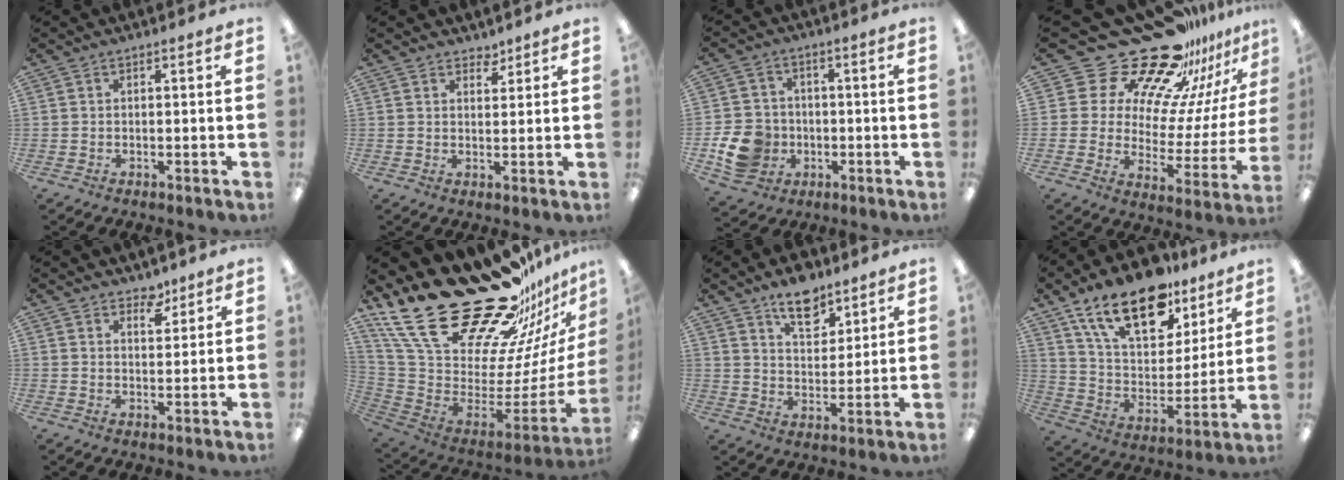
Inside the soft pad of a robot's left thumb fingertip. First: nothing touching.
{"total": 2.8, "force": [2.5, 1.3, 0.2], "torque": [0.009, -0.016, 0.044]}
{"total": 10.5, "force": [-2.8, 9.1, 4.6], "torque": [-0.102, 0.019, -0.045]}
{"total": 23.5, "force": [19.5, 10.5, 7.8], "torque": [-0.124, -0.159, 0.346]}
{"total": 4.4, "force": [3.8, 2.0, 0.9], "torque": [-0.001, -0.025, 0.068]}
{"total": 33.8, "force": [24.4, 14.9, 18.1], "torque": [-0.281, -0.193, 0.476]}
{"total": 10.3, "force": [7.7, 5.1, 4.5], "torque": [-0.056, -0.042, 0.135]}
{"total": 21.1, "force": [14.2, 10.0, 12.0], "torque": [-0.213, -0.073, 0.253]}